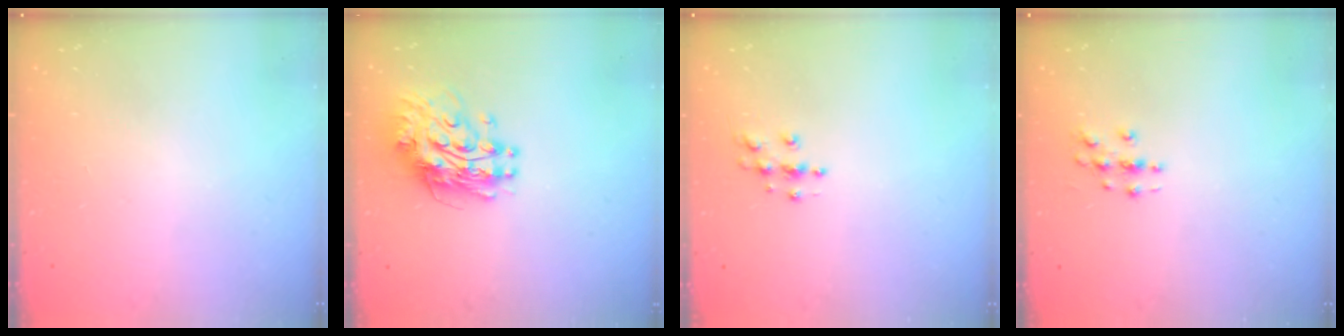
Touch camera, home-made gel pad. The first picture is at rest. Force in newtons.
{"total": 11.2, "press": 11.2, "slide": 0.9}
{"total": 5.1, "press": 5.1, "slide": 0.3}
{"total": 2.8, "press": 2.8, "slide": 0.3}